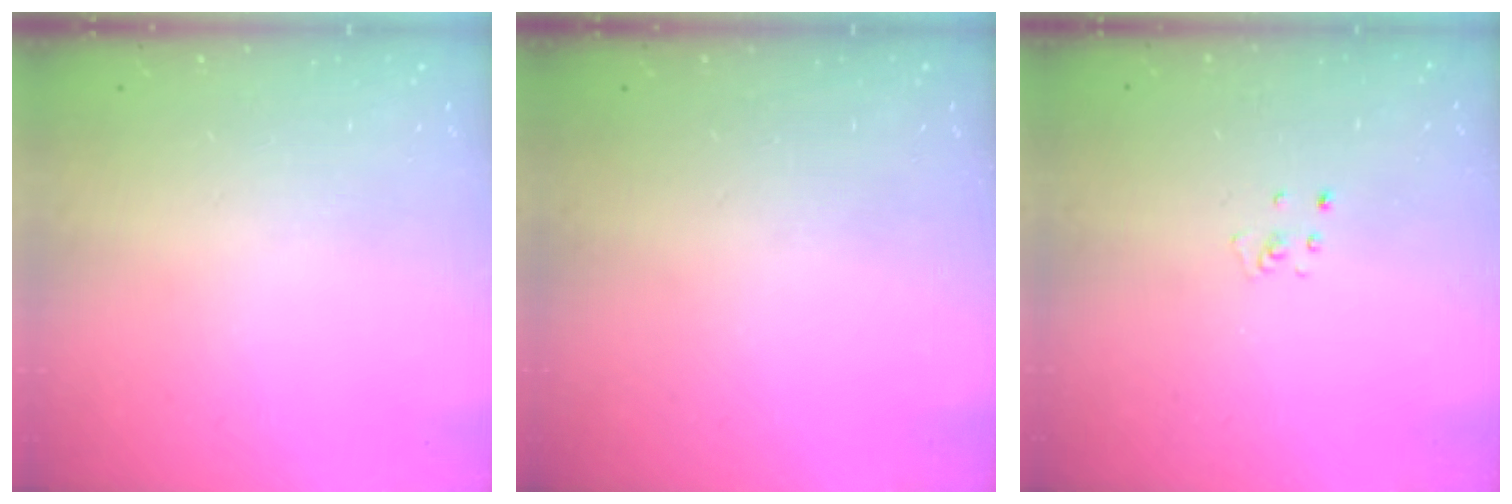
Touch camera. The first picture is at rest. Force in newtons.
{"total": 0.0}
{"total": 2.6, "press": 2.6, "slide": 0.3}